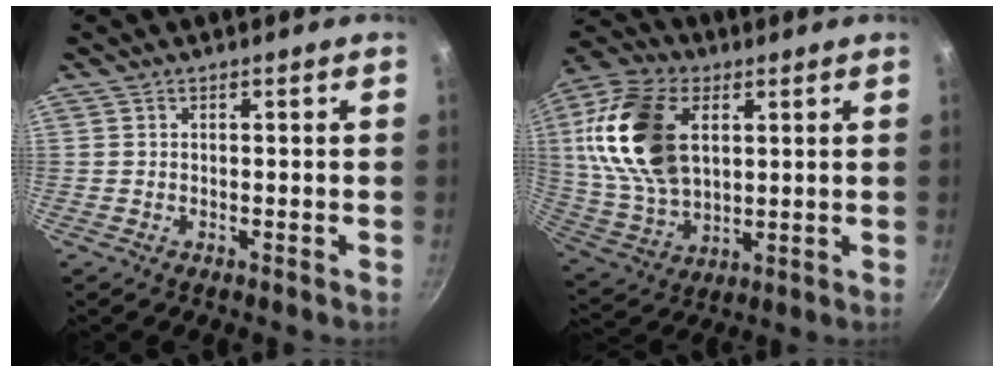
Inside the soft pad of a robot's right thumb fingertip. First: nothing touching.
{"total": 21.0, "force": [4.9, 13.3, 15.5], "torque": [-0.280, -0.003, 0.097]}